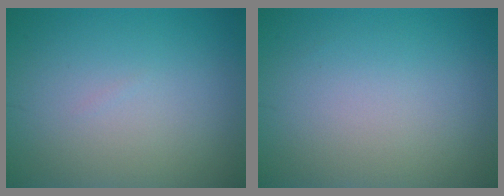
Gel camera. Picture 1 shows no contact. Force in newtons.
{"total": 0.0}